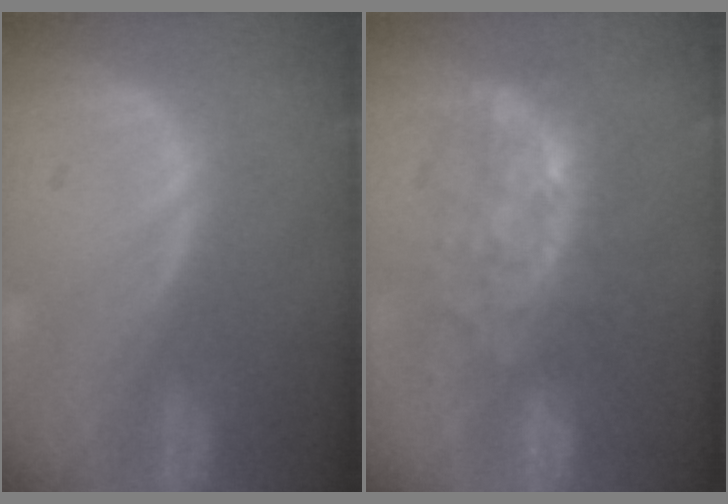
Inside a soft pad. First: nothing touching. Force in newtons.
{"total": 8.9, "press": 7.5, "slide": 4.7}